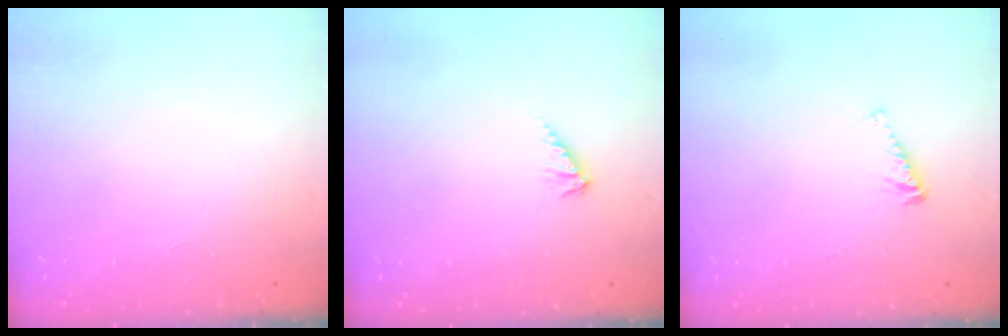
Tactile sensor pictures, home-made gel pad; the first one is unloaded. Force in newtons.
{"total": 3.6, "press": 3.6, "slide": 0.6}
{"total": 2.6, "press": 2.6, "slide": 0.3}